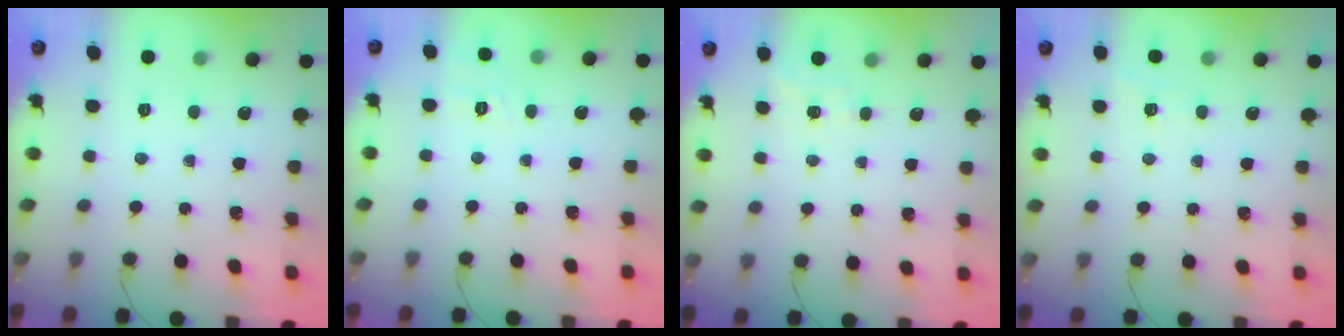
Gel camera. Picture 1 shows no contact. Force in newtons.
{"total": 7.8, "press": 7.5, "slide": 2.1}
{"total": 5.2, "press": 4.9, "slide": 1.5}
{"total": 2.8, "press": 2.4, "slide": 1.6}